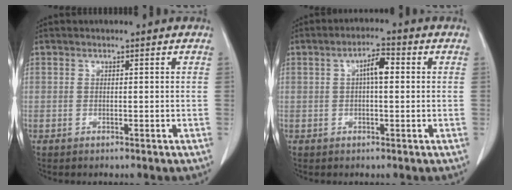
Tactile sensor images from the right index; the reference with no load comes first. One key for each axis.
{"total": 3.8, "fx": 0.6, "fy": 1.1, "fz": 3.6, "tx": -0.065, "ty": 0.011, "tz": 0.007}